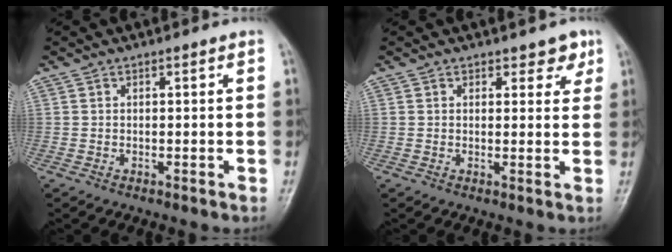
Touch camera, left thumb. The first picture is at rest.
{"total": 3.0, "force": [2.0, 1.9, 1.2], "torque": [0.013, -0.010, 0.024]}